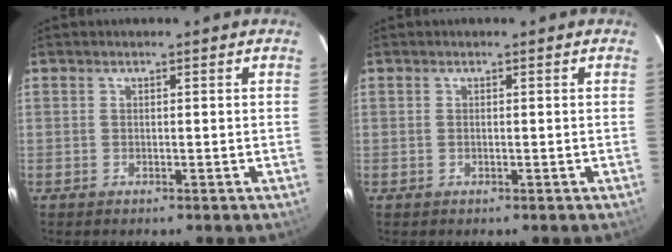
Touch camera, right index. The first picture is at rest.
{"total": 0.0}